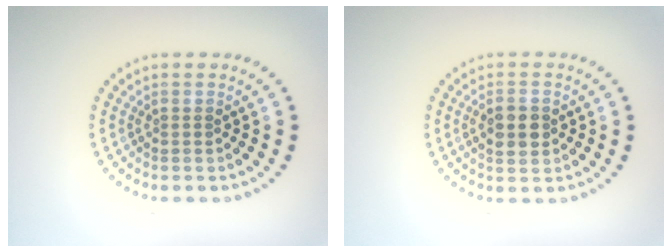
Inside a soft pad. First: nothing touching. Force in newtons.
{"total": 2.8, "press": 2.8, "slide": 0.1}